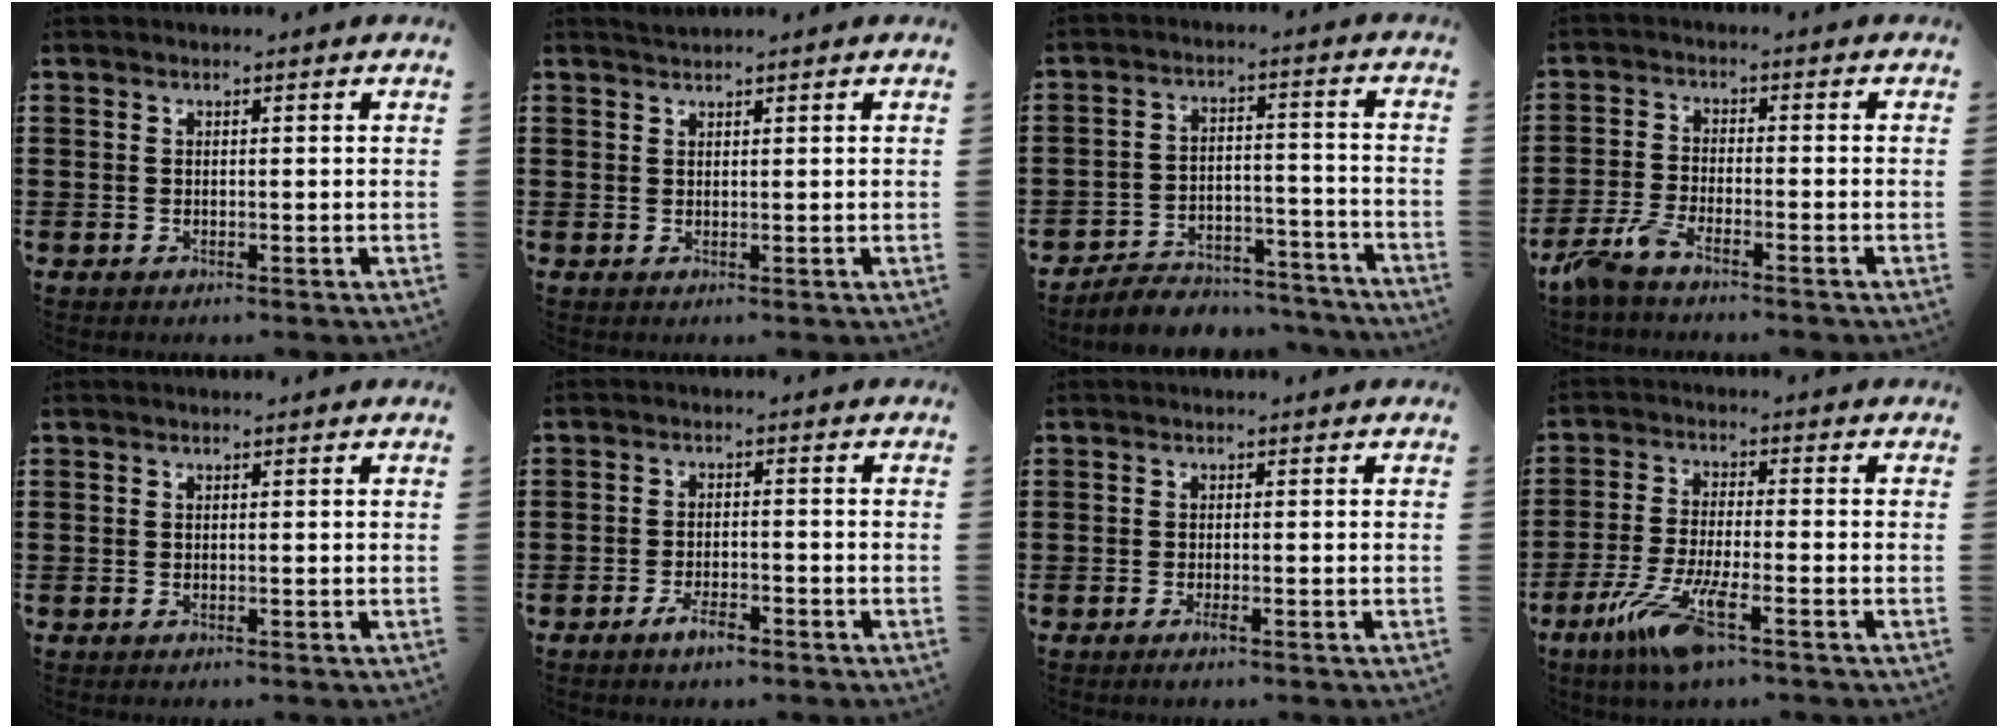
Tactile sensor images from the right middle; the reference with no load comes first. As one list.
[{"total": 1.0, "force": [1.0, -0.1, 0.0], "torque": [-0.002, -0.001, 0.019]}, {"total": 5.6, "force": [-5.5, 1.0, 0.4], "torque": [-0.005, 0.015, -0.112]}, {"total": 4.7, "force": [-3.8, 0.7, 2.6], "torque": [-0.077, -0.009, -0.080]}, {"total": 0.0}, {"total": 3.3, "force": [-2.3, 1.0, 2.1], "torque": [-0.043, 0.003, -0.046]}, {"total": 1.0, "force": [-0.6, 0.1, 0.9], "torque": [-0.015, -0.004, -0.009]}, {"total": 9.4, "force": [-5.2, 1.4, 7.6], "torque": [-0.172, -0.018, -0.102]}]